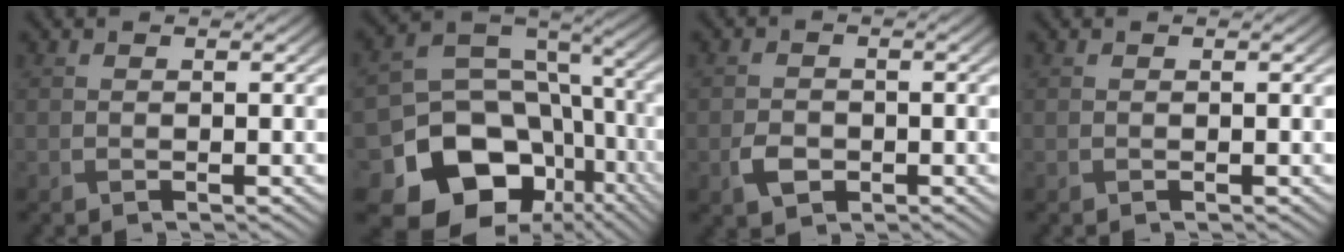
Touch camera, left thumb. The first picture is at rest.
{"total": 17.3, "force": [-7.6, 13.2, 8.2], "torque": [-0.180, -0.037, -0.102]}
{"total": 2.6, "force": [-1.1, 1.9, 1.4], "torque": [-0.032, -0.004, -0.022]}
{"total": 0.0}